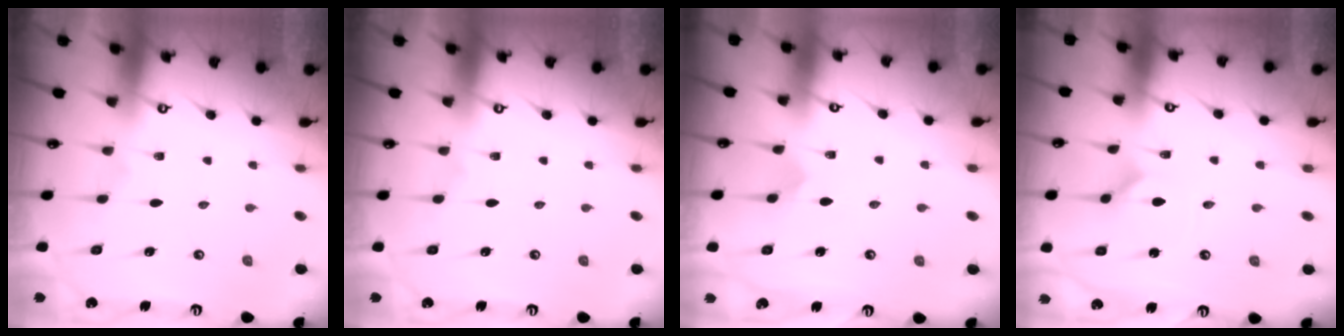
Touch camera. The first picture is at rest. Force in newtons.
{"total": 0.0}
{"total": 3.5, "press": 3.5, "slide": 0.3}
{"total": 1.2, "press": 1.2, "slide": 0.0}